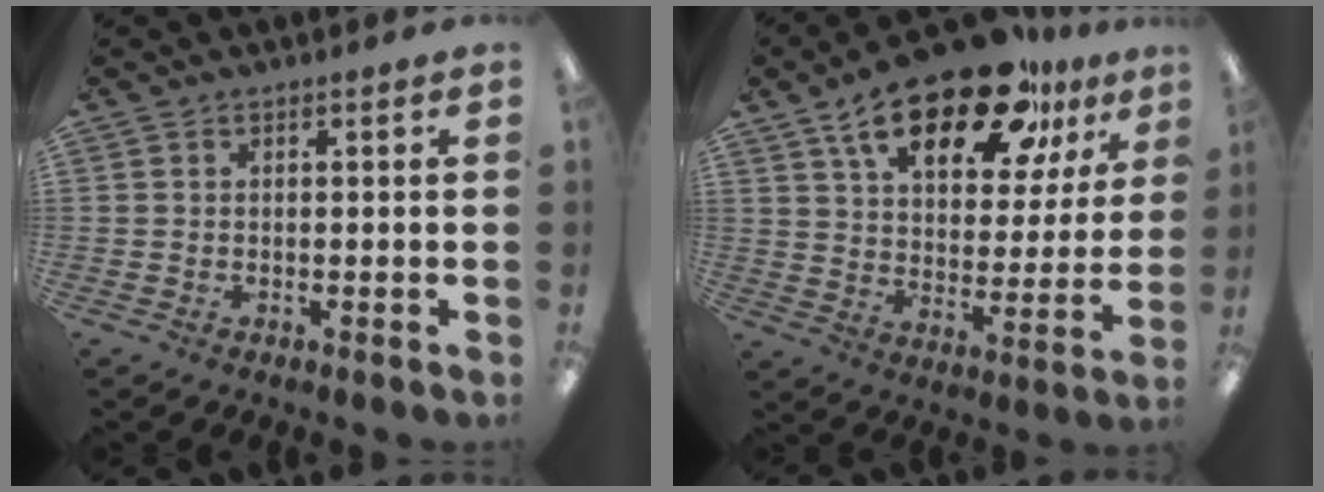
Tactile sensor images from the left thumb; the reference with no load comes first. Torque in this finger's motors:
{"motor_torque": [0.55, 0.73, 1.33, -1.44, 0.16]}